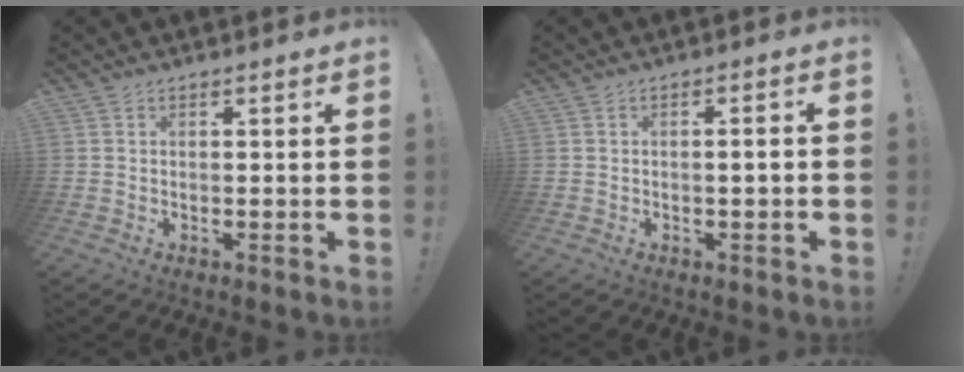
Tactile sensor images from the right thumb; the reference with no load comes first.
{"total": 2.2, "force": [-0.7, 0.0, 2.1], "torque": [-0.041, 0.004, -0.013]}